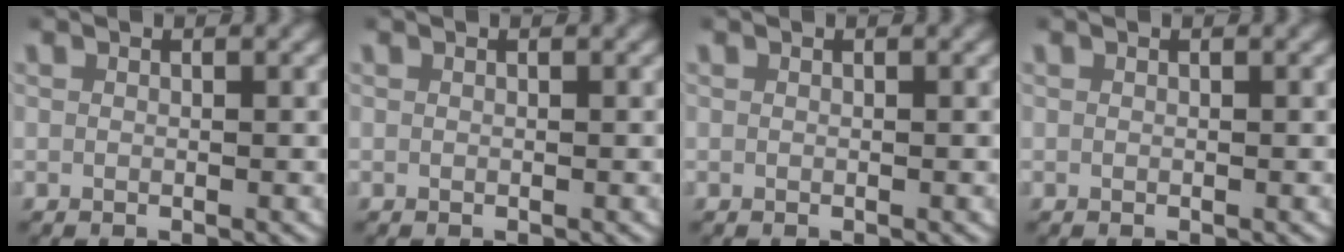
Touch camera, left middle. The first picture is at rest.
{"total": 0.0}
{"total": 0.0}
{"total": 0.0}